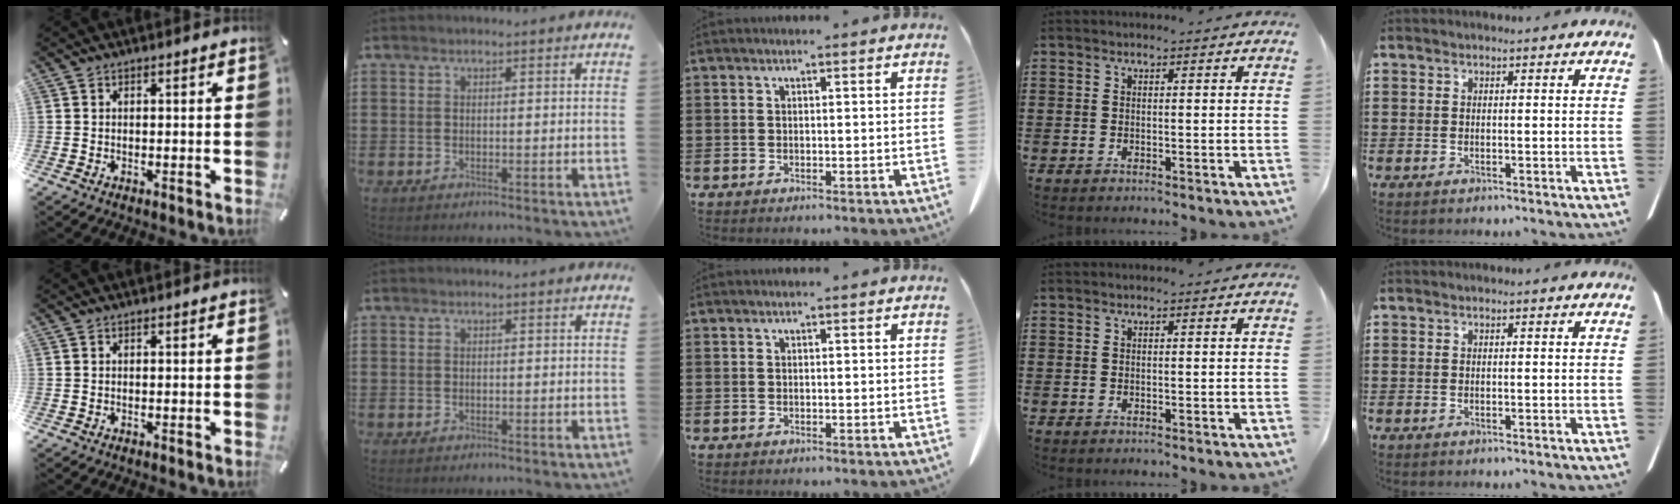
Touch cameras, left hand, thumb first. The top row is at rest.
{}